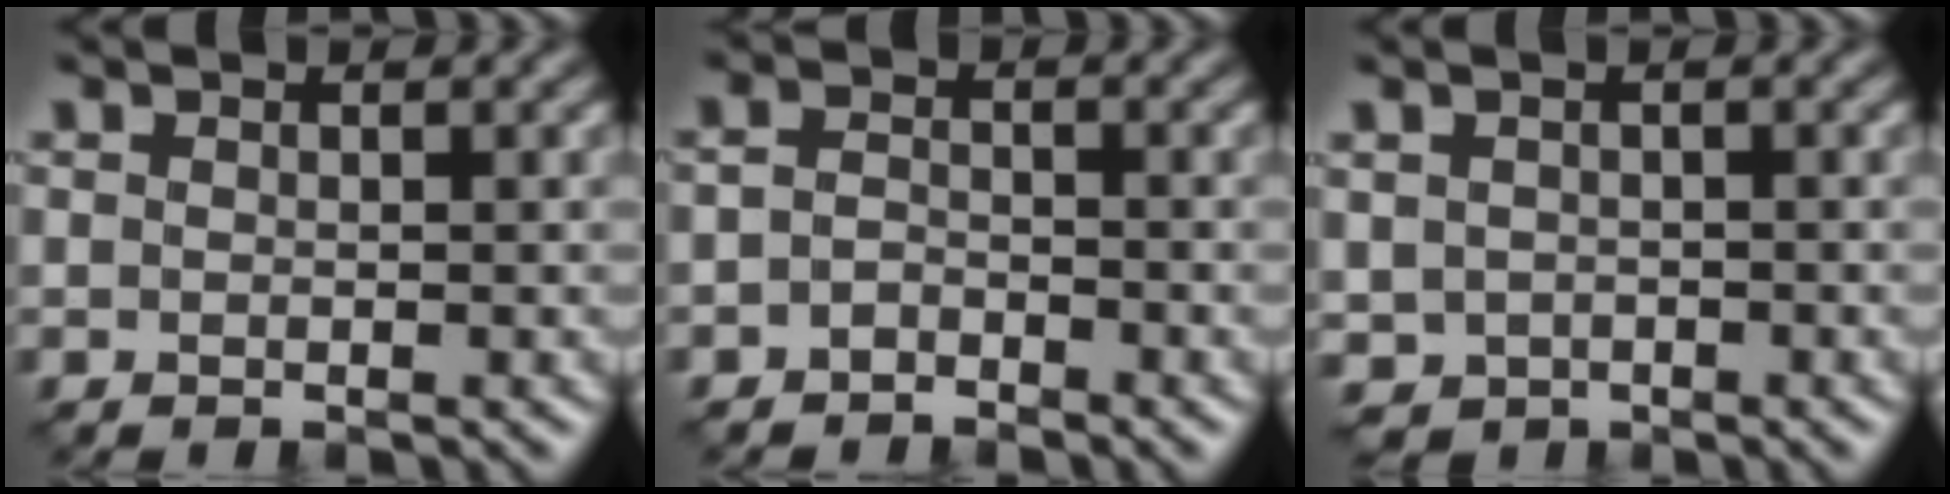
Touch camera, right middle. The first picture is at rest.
{"total": 1.5, "force": [-1.3, 0.6, 0.5], "torque": [-0.016, 0.007, -0.029]}
{"total": 1.7, "force": [-0.6, 1.4, 0.7], "torque": [-0.021, -0.004, -0.010]}